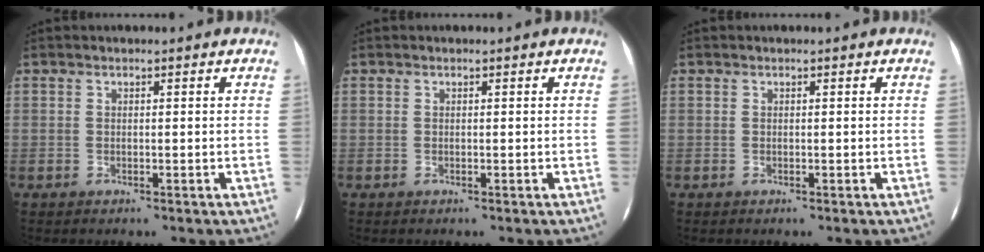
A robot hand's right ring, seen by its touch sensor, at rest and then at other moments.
{"total": 0.0}
{"total": 0.0}